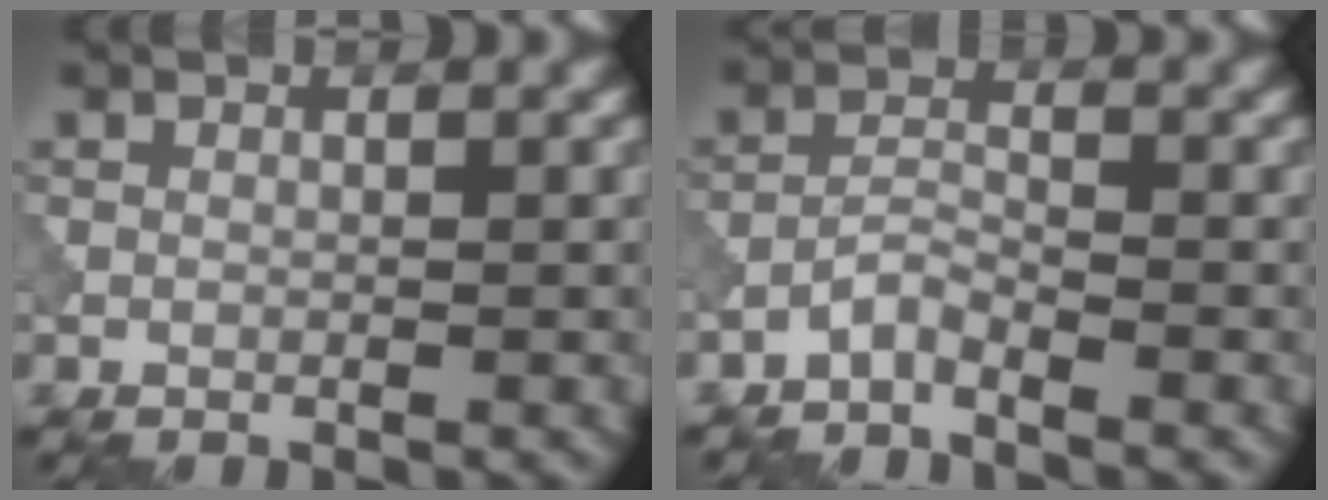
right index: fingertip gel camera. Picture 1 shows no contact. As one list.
[{"total": 1.8, "force": [-1.7, 0.2, 0.8], "torque": [-0.017, 0.006, -0.040]}]